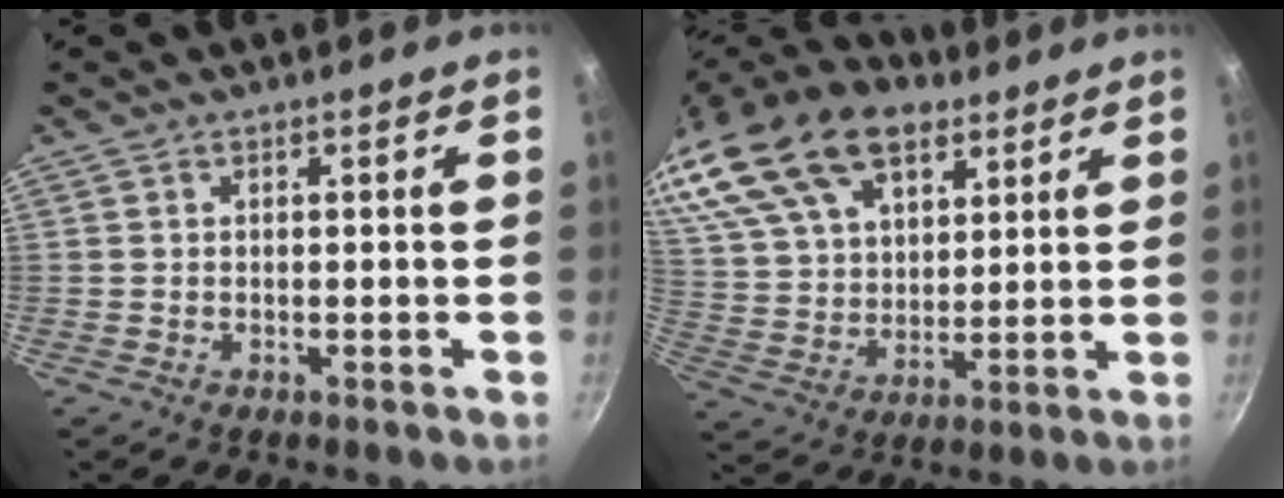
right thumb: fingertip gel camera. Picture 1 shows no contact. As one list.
[{"total": 28.7, "force": [16.8, 16.4, 16.5], "torque": [-0.346, 0.002, 0.307]}]